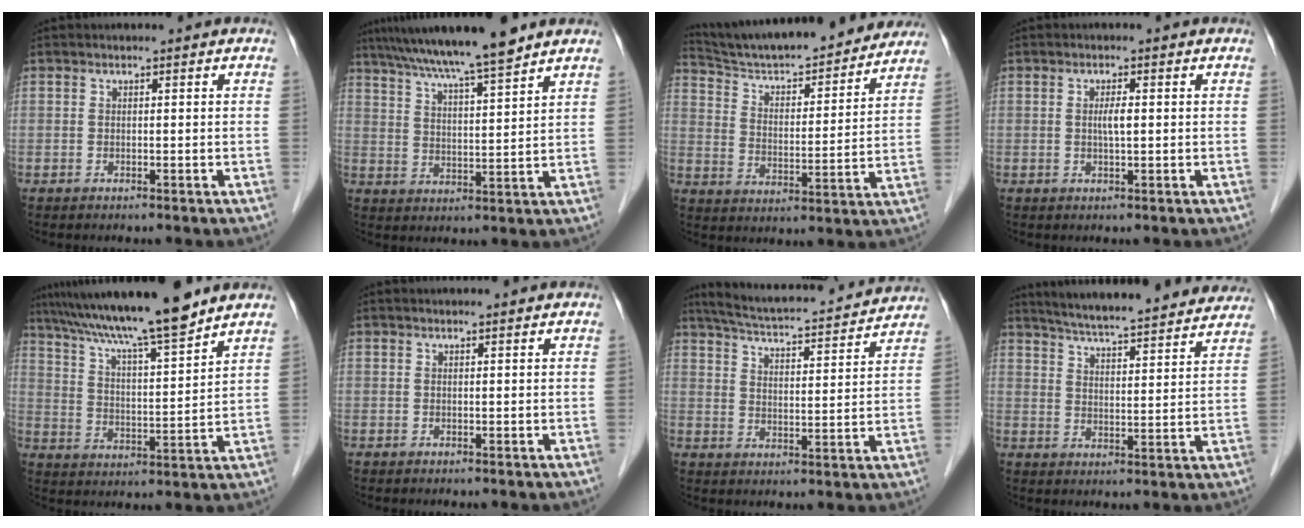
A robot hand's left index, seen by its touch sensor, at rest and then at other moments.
{"total": 12.7, "force": [10.5, -0.5, 7.1], "torque": [-0.122, 0.013, 0.167]}
{"total": 21.7, "force": [20.0, 3.0, 8.0], "torque": [-0.125, -0.006, 0.289]}
{"total": 1.9, "force": [-0.2, 0.1, 1.9], "torque": [-0.035, -0.004, -0.004]}
{"total": 15.6, "force": [13.0, -0.2, 8.5], "torque": [-0.146, 0.007, 0.215]}
{"total": 2.5, "force": [2.4, 0.0, 0.7], "torque": [-0.009, 0.013, 0.026]}
{"total": 18.9, "force": [17.6, 2.0, 6.8], "torque": [-0.111, 0.002, 0.241]}
{"total": 24.3, "force": [22.3, 2.2, 9.2], "torque": [-0.146, -0.020, 0.290]}